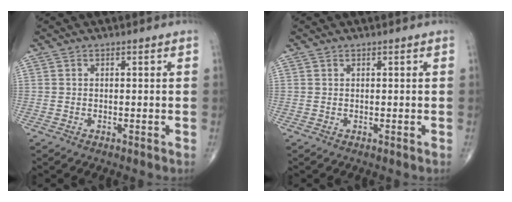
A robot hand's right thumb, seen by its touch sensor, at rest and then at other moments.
{"total": 0.0}